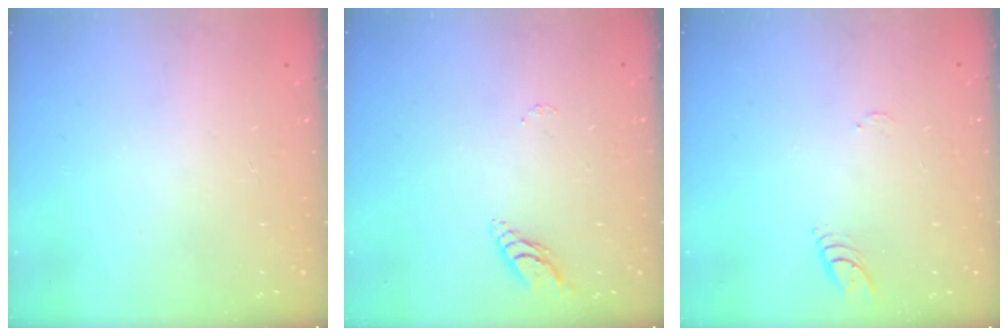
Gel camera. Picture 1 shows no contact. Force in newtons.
{"total": 5.2, "press": 5.2, "slide": 0.4}
{"total": 5.8, "press": 5.7, "slide": 0.5}